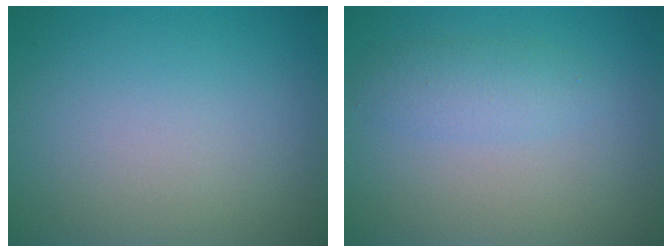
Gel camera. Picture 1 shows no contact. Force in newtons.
{"total": 2.1, "press": 2.0, "slide": 0.2}